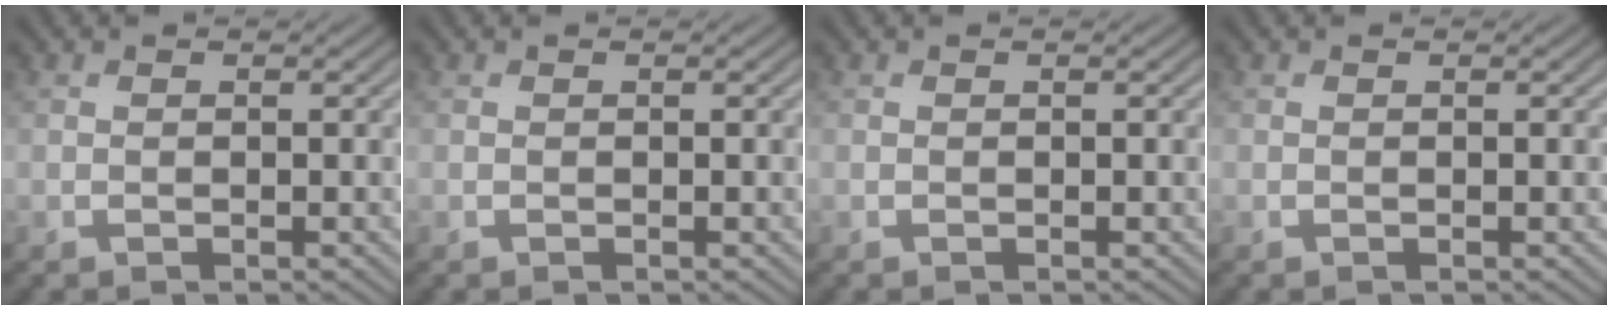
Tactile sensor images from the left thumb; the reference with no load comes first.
{"total": 0.0}
{"total": 0.0}
{"total": 0.0}